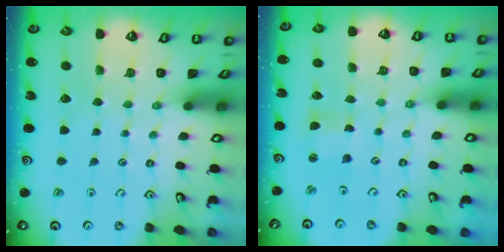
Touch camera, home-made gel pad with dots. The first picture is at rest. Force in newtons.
{"total": 1.5, "press": 1.5, "slide": 0.3}